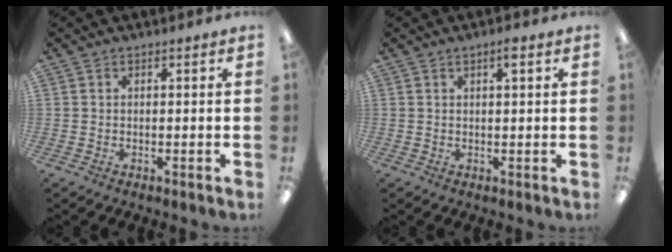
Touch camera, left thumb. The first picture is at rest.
{"total": 2.4, "force": [1.4, 0.4, 1.9], "torque": [-0.035, 0.001, 0.021]}